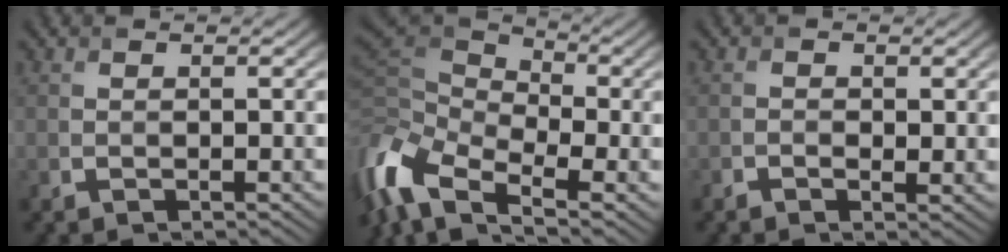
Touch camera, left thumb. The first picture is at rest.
{"total": 12.5, "force": [-5.0, 6.9, 9.1], "torque": [-0.249, 0.000, -0.102]}
{"total": 1.5, "force": [-0.4, 1.0, 1.1], "torque": [-0.022, -0.005, -0.005]}